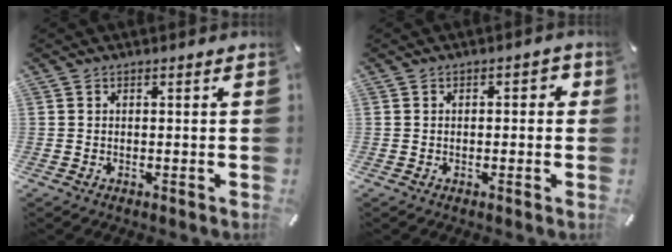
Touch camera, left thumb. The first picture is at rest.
{"total": 1.6, "force": [-0.4, 1.0, 1.2], "torque": [-0.023, 0.008, -0.011]}